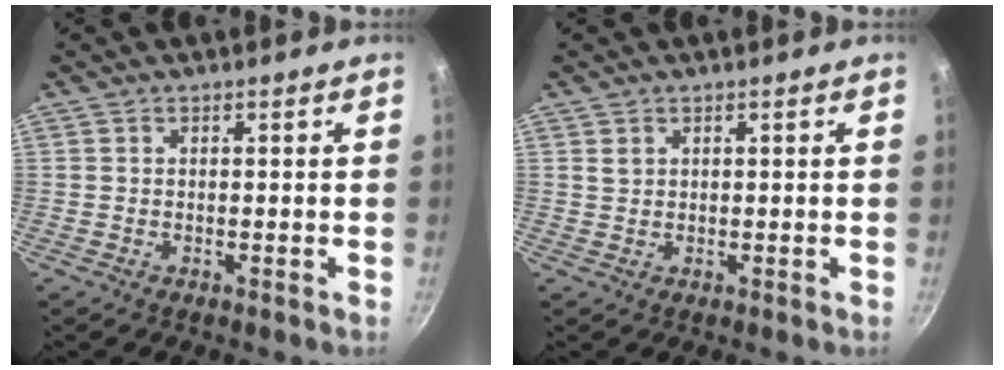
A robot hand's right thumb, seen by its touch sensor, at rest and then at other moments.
{"total": 1.1, "force": [0.6, 0.8, 0.5], "torque": [-0.005, 0.001, 0.013]}